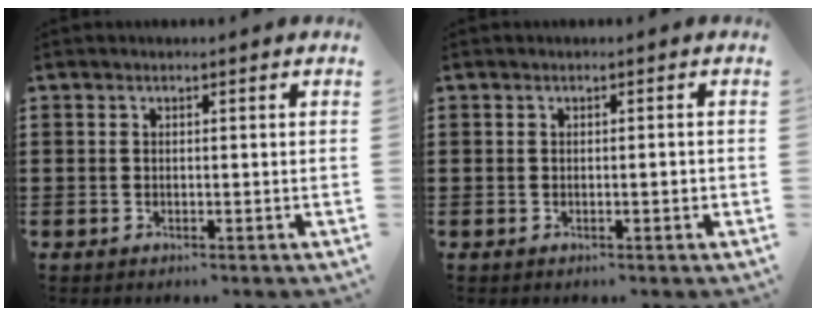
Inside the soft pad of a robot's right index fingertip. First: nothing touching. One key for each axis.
{"total": 1.1, "fx": -0.2, "fy": 0.3, "fz": 1.1, "tx": -0.019, "ty": -0.002, "tz": -0.004}